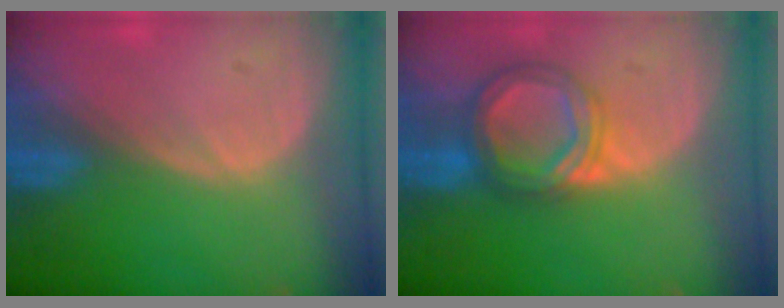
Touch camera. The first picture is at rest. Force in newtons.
{"total": 6.4, "press": 6.4, "slide": 0.5}